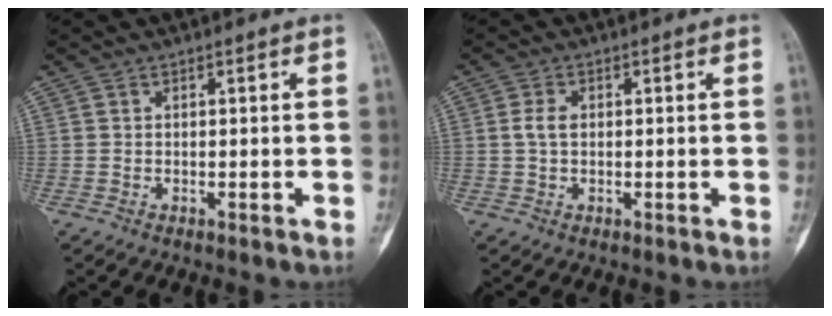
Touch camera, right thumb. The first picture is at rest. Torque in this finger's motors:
{"motor_torque": [0.42, 0.39, 0.16, -0.15, 0.03]}